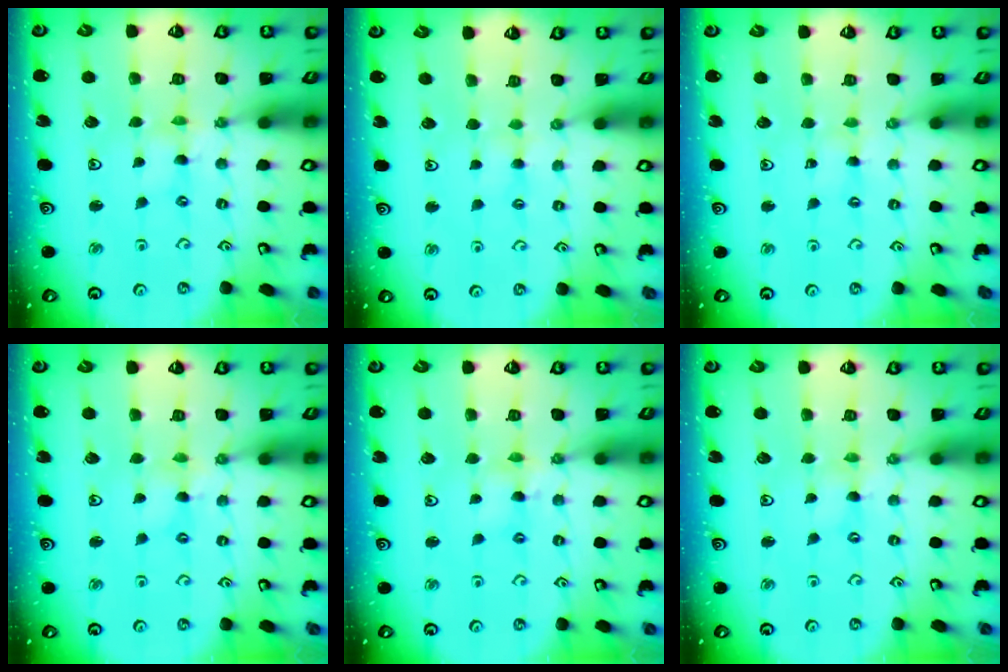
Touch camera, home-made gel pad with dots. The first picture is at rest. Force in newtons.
{"total": 1.6, "press": 1.6, "slide": 0.3}
{"total": 1.7, "press": 1.6, "slide": 0.4}
{"total": 1.3, "press": 1.3, "slide": 0.2}
{"total": 4.3, "press": 4.3, "slide": 0.5}
{"total": 0.0}